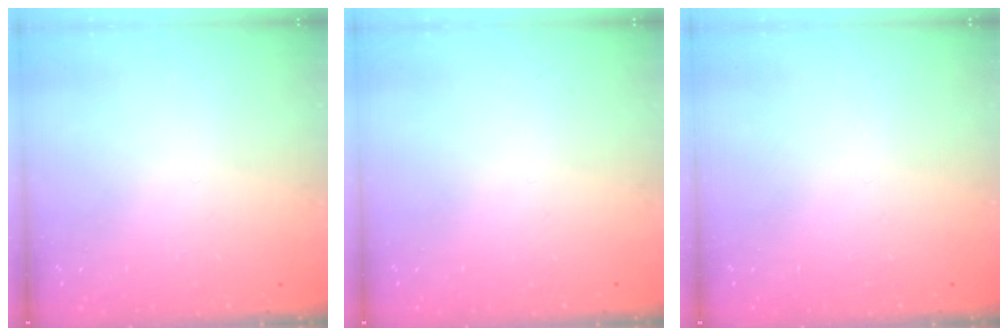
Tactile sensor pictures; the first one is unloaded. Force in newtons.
{"total": 0.0}
{"total": 0.0}